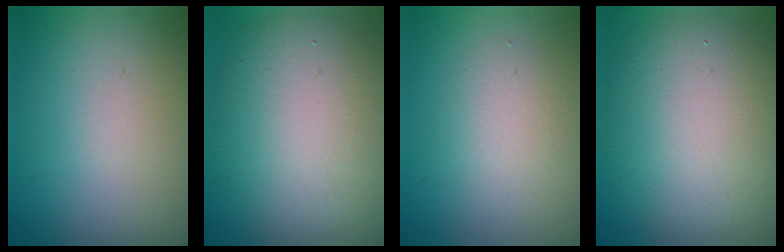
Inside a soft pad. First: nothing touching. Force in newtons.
{"total": 12.4, "press": 12.4, "slide": 0.5}
{"total": 2.5, "press": 2.5, "slide": 0.2}
{"total": 10.5, "press": 10.5, "slide": 0.6}